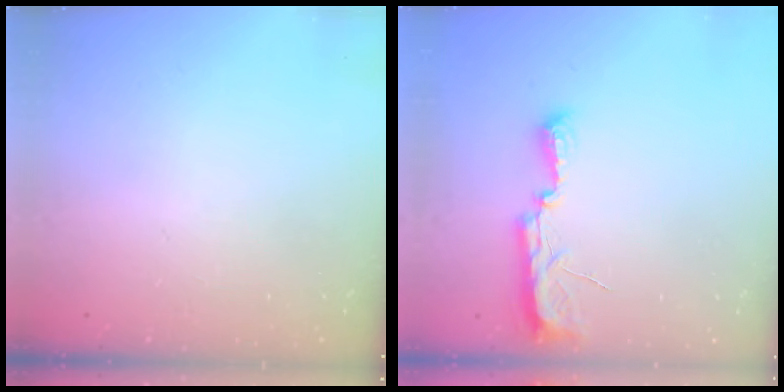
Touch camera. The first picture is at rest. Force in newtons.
{"total": 8.1, "press": 8.0, "slide": 0.8}